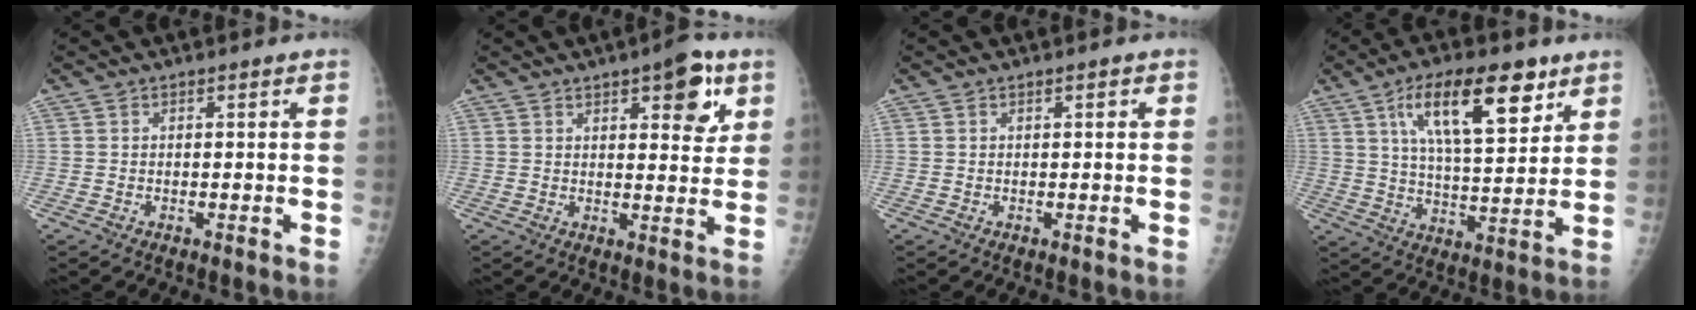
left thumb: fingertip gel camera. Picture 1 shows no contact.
{"total": 8.8, "force": [4.4, 3.5, 6.8], "torque": [-0.064, -0.017, 0.054]}
{"total": 0.6, "force": [0.3, 0.3, 0.5], "torque": [-0.005, 0.001, 0.003]}
{"total": 16.9, "force": [8.6, 6.3, 13.0], "torque": [-0.183, -0.033, 0.146]}